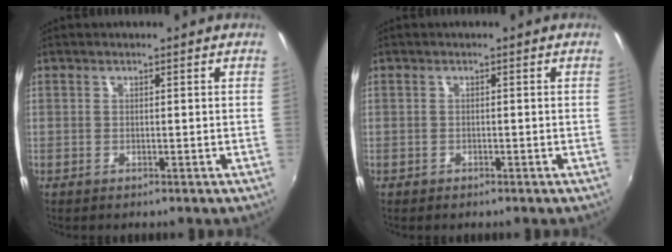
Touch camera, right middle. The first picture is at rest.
{"total": 0.9, "force": [-0.7, 0.6, 0.2], "torque": [-0.009, -0.003, -0.012]}